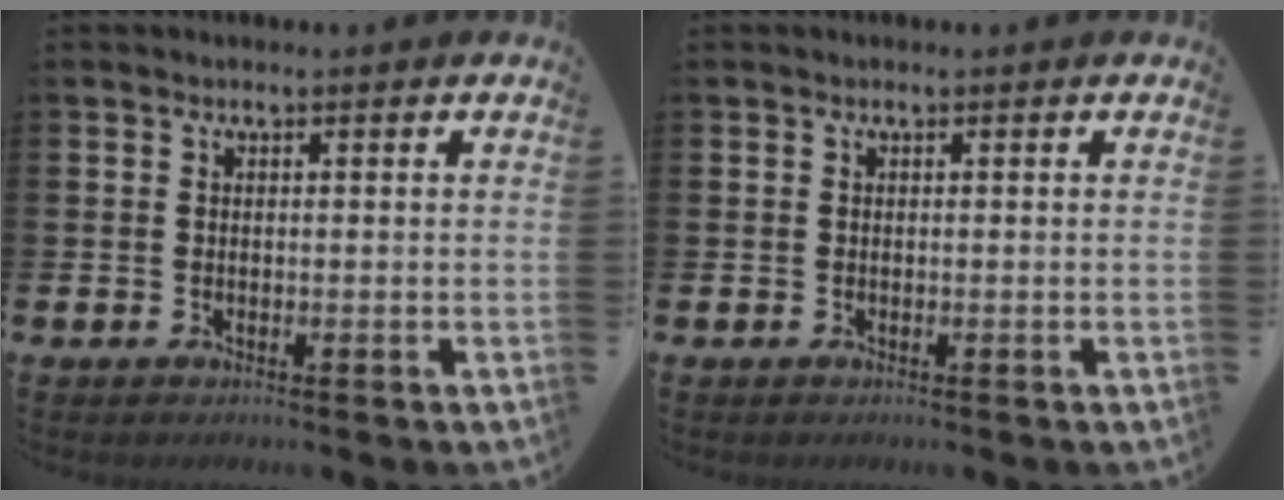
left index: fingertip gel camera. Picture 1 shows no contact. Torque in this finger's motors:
{"motor_torque": [-0.02, 0.02, 0.01, 0.00]}